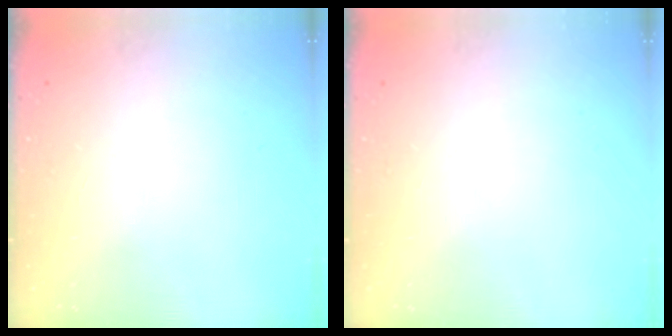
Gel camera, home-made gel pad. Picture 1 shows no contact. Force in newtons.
{"total": 0.0}